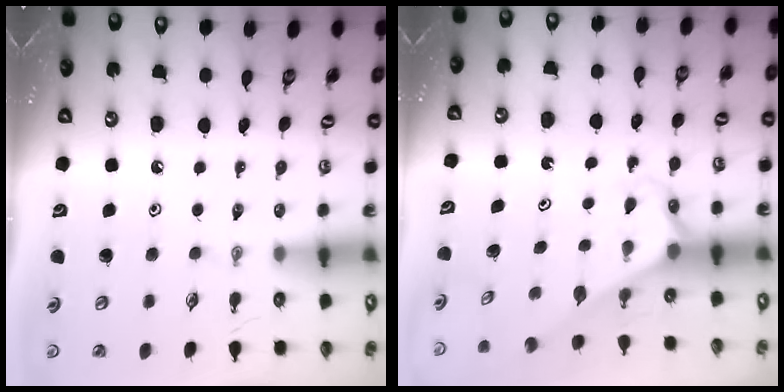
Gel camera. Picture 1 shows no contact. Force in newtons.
{"total": 2.6, "press": 2.6, "slide": 0.2}